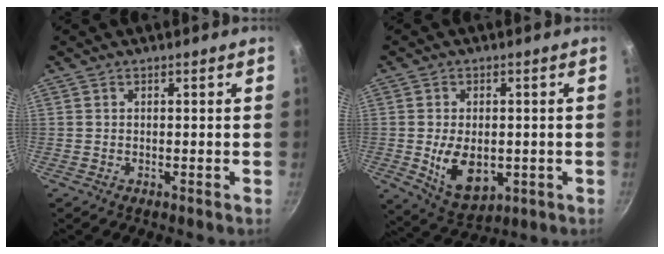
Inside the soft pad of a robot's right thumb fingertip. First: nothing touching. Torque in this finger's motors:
{"motor_torque": [-0.21, 0.65, -0.09, 0.13, 0.10]}